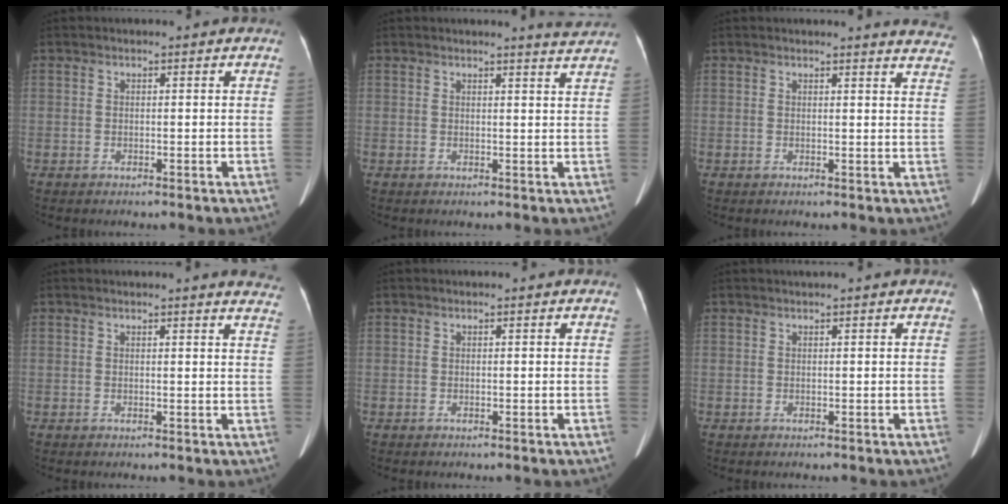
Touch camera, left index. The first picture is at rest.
{"total": 3.1, "force": [2.9, -0.8, 0.6], "torque": [-0.012, -0.016, 0.022]}
{"total": 7.8, "force": [7.7, 0.3, 1.2], "torque": [0.006, -0.051, 0.049]}
{"total": 7.1, "force": [6.7, 0.4, 2.0], "torque": [-0.010, -0.026, 0.044]}
{"total": 0.0}
{"total": 0.5, "force": [0.4, -0.1, 0.3], "torque": [-0.007, 0.005, 0.011]}